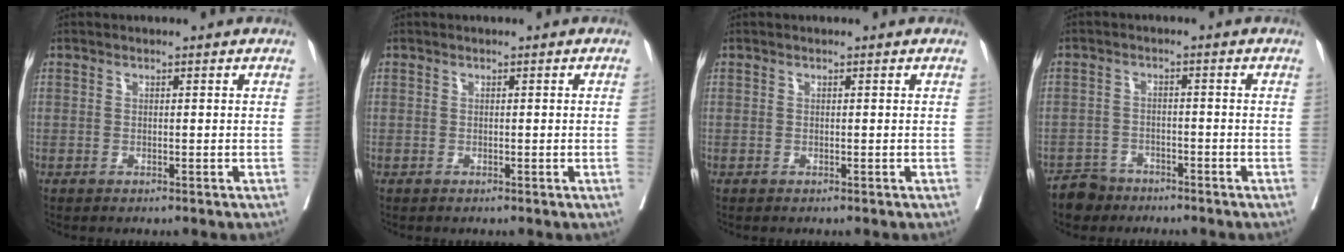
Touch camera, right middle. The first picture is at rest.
{"total": 0.9, "force": [-0.1, -0.4, 0.8], "torque": [-0.007, 0.000, -0.003]}
{"total": 0.0}
{"total": 4.0, "force": [-3.3, 2.2, 0.0], "torque": [-0.003, 0.003, -0.059]}